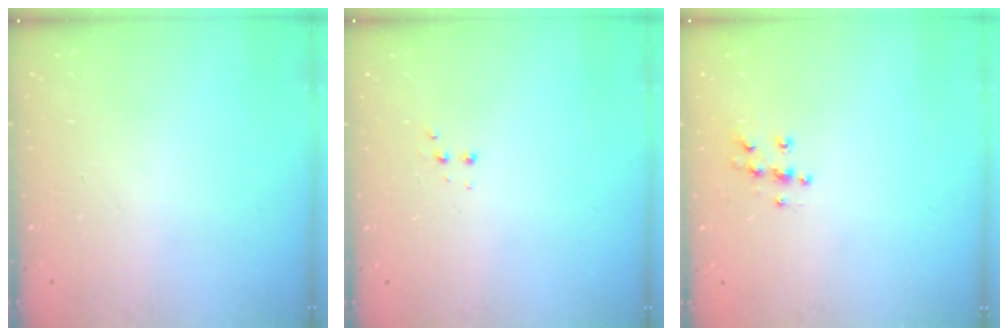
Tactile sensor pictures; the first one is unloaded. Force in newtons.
{"total": 2.9, "press": 2.7, "slide": 1.0}
{"total": 6.2, "press": 6.2, "slide": 0.2}